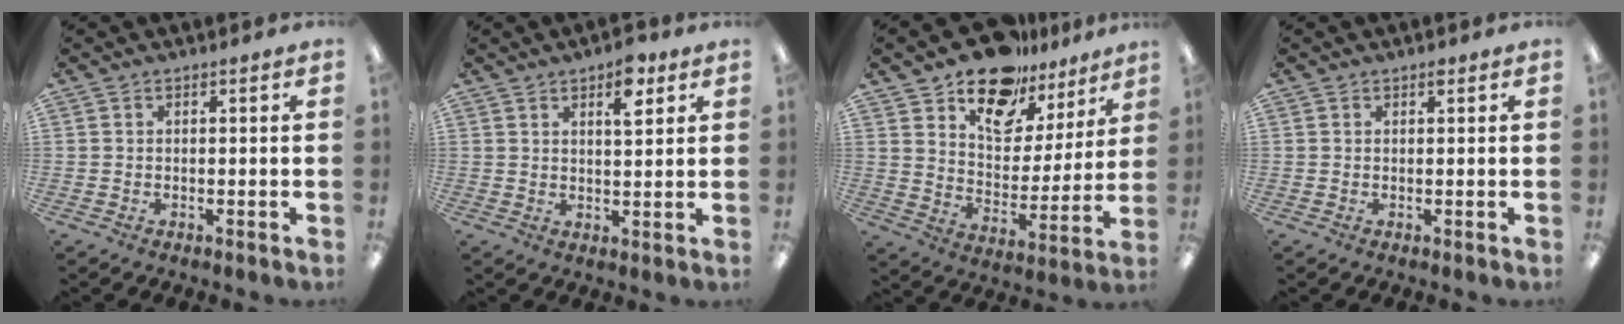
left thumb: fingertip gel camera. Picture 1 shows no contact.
{"total": 6.4, "force": [4.0, 2.6, 4.3], "torque": [-0.046, -0.018, 0.060]}
{"total": 15.5, "force": [12.2, 8.1, 4.9], "torque": [-0.089, -0.086, 0.223]}
{"total": 0.8, "force": [0.6, 0.2, 0.3], "torque": [0.000, -0.002, 0.010]}